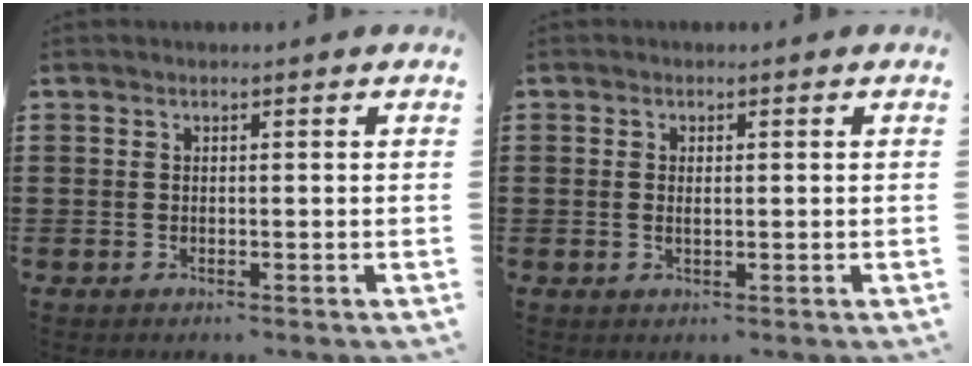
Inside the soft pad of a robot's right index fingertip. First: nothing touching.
{"total": 1.2, "force": [0.0, 0.5, 1.0], "torque": [-0.021, 0.004, -0.001]}